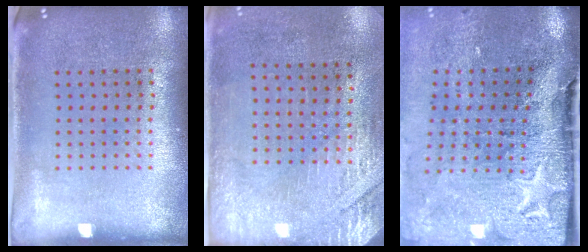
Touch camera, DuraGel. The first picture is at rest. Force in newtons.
{"total": 2.9, "press": 2.5, "slide": 1.5}
{"total": 4.8, "press": 3.8, "slide": 2.9}